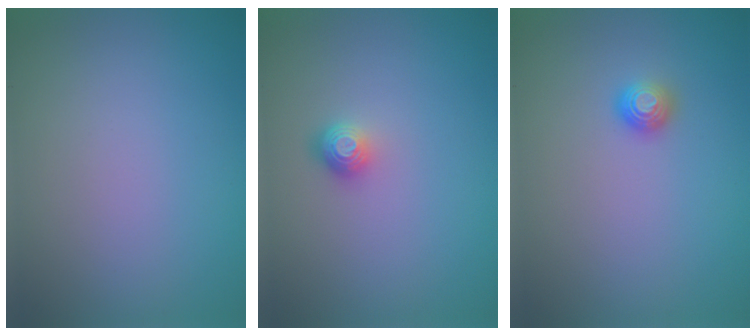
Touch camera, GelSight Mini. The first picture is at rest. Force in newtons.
{"total": 1.5, "press": 1.1, "slide": 1.0}
{"total": 1.3, "press": 1.0, "slide": 0.8}